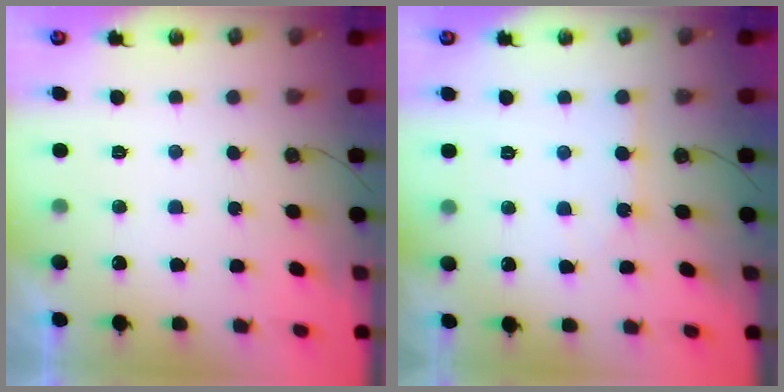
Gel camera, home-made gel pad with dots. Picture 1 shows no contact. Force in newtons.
{"total": 3.4, "press": 3.4, "slide": 0.4}